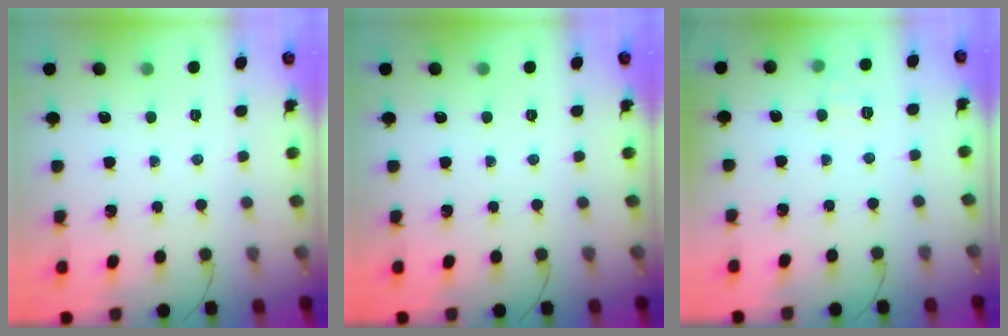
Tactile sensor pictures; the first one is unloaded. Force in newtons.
{"total": 0.0}
{"total": 5.3, "press": 5.1, "slide": 1.5}